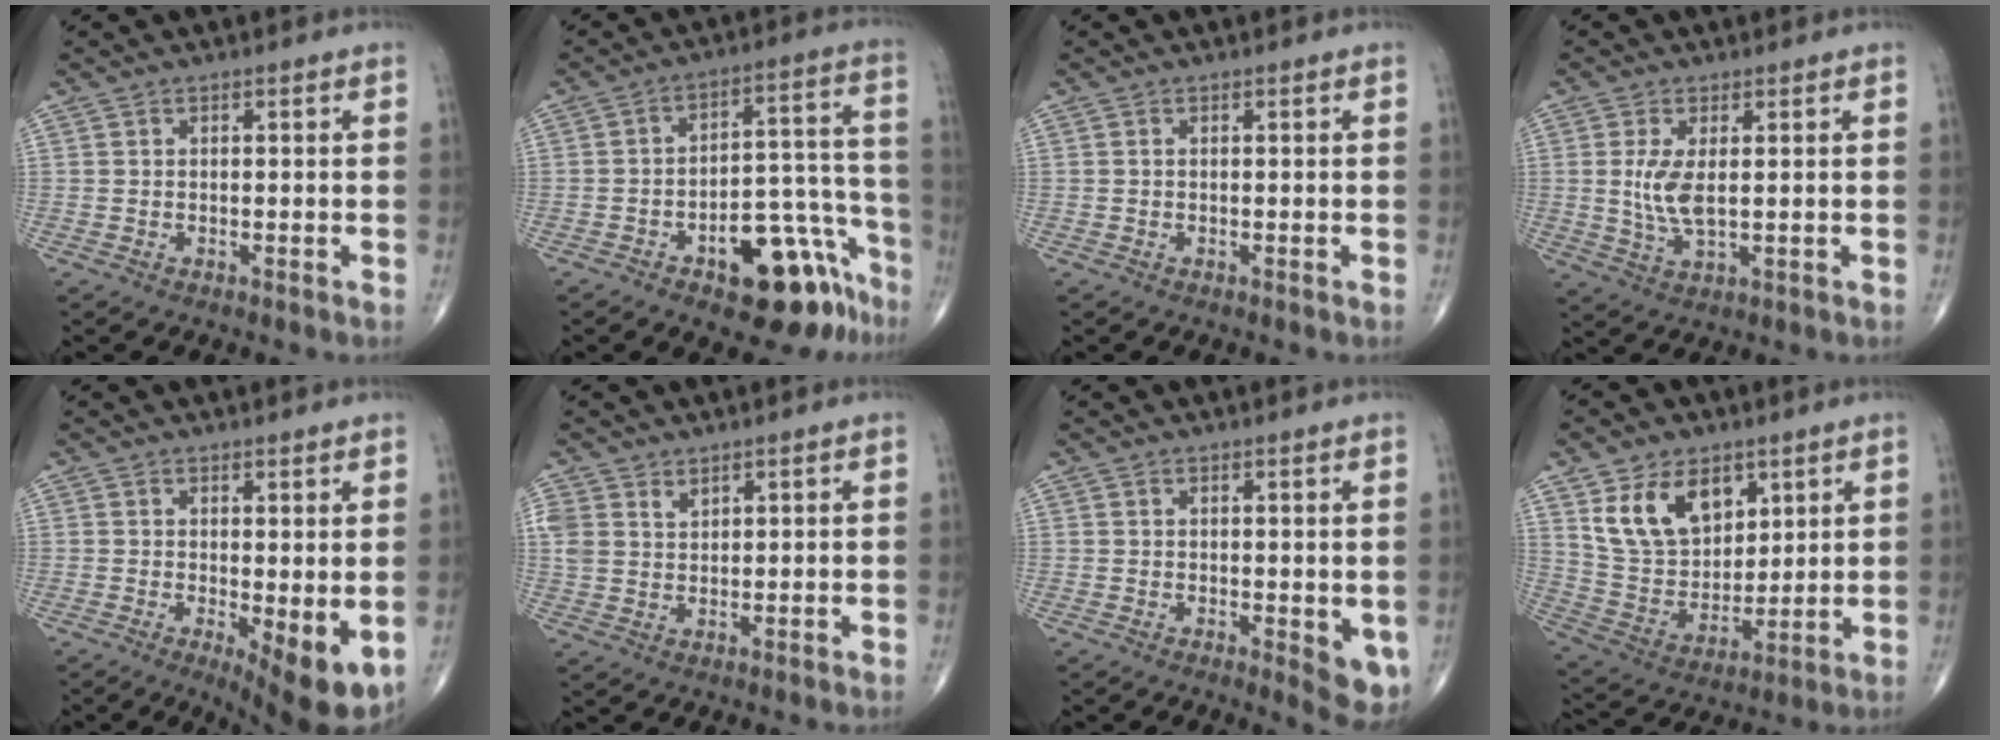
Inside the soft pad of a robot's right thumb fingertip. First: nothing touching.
{"total": 16.3, "force": [-9.7, 7.4, 10.9], "torque": [-0.092, 0.100, -0.130]}
{"total": 0.0}
{"total": 5.9, "force": [0.7, 2.4, 5.4], "torque": [-0.116, -0.011, 0.019]}
{"total": 8.0, "force": [-1.2, 2.6, 7.5], "torque": [-0.104, -0.022, -0.011]}
{"total": 4.8, "force": [2.8, 3.3, 2.0], "torque": [-0.029, -0.008, 0.063]}
{"total": 5.4, "force": [-0.4, 2.0, 5.0], "torque": [-0.051, -0.013, -0.003]}
{"total": 14.4, "force": [6.9, 9.5, 8.4], "torque": [-0.119, -0.034, 0.147]}